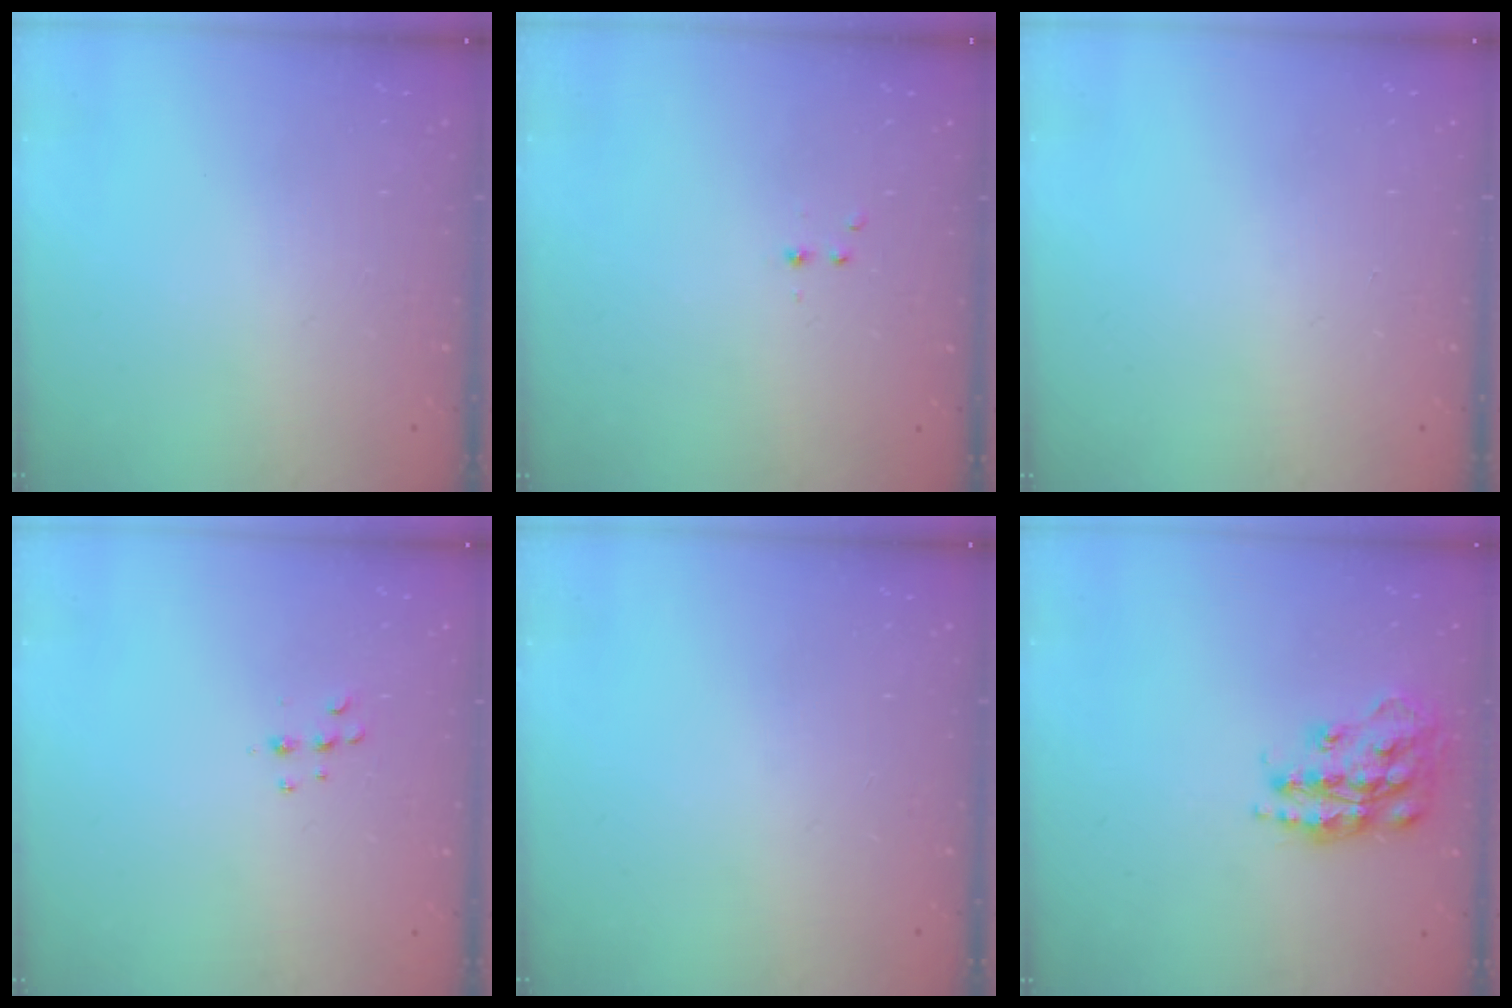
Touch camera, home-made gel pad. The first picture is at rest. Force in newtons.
{"total": 2.2, "press": 1.9, "slide": 1.0}
{"total": 0.0}
{"total": 5.1, "press": 5.0, "slide": 0.8}
{"total": 0.0}
{"total": 17.5, "press": 17.4, "slide": 1.1}